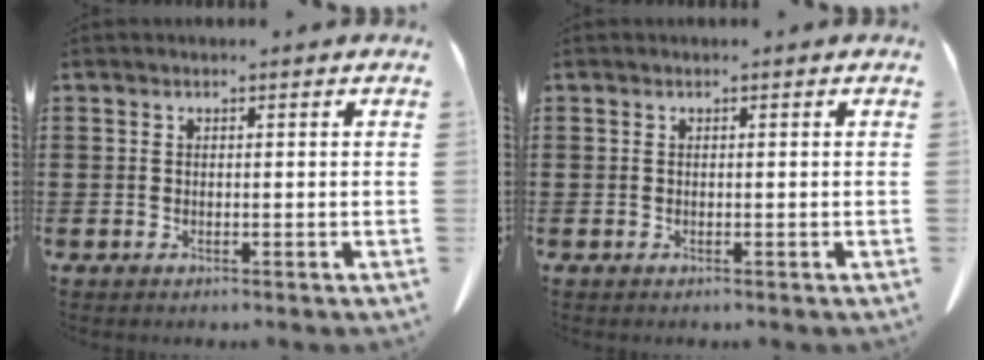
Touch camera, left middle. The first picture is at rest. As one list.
[{"total": 0.0}]